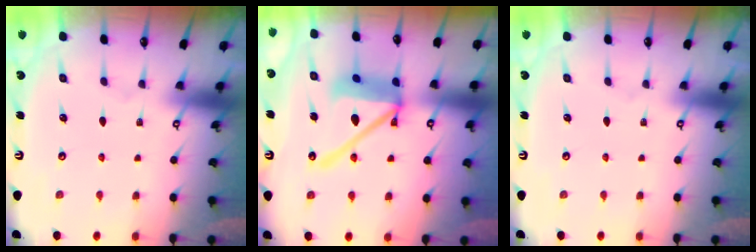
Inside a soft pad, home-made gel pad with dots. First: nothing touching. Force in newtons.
{"total": 15.7, "press": 15.6, "slide": 1.7}
{"total": 0.0}